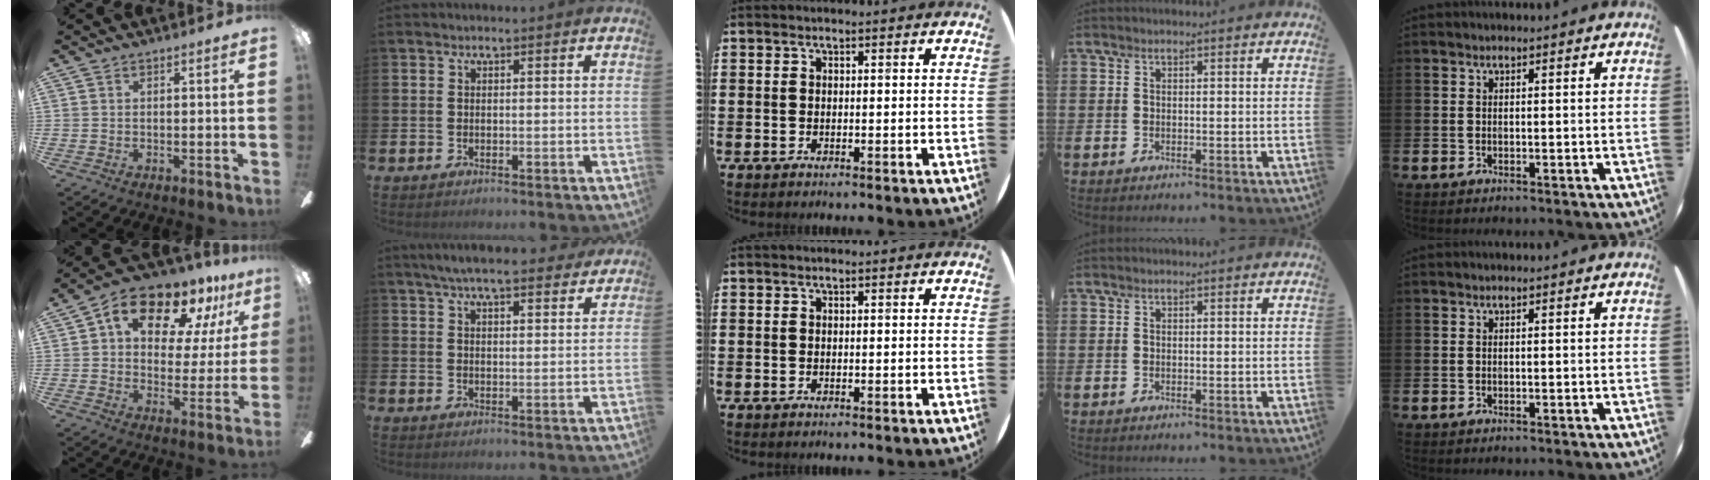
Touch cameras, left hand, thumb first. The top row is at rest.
{"thumb": {"total": 15.3, "force": [9.5, 8.2, 8.7], "torque": [-0.143, -0.046, 0.166]}, "index": {"total": 5.9, "force": [5.5, 0.8, 2.1], "torque": [-0.045, -0.018, 0.099]}}